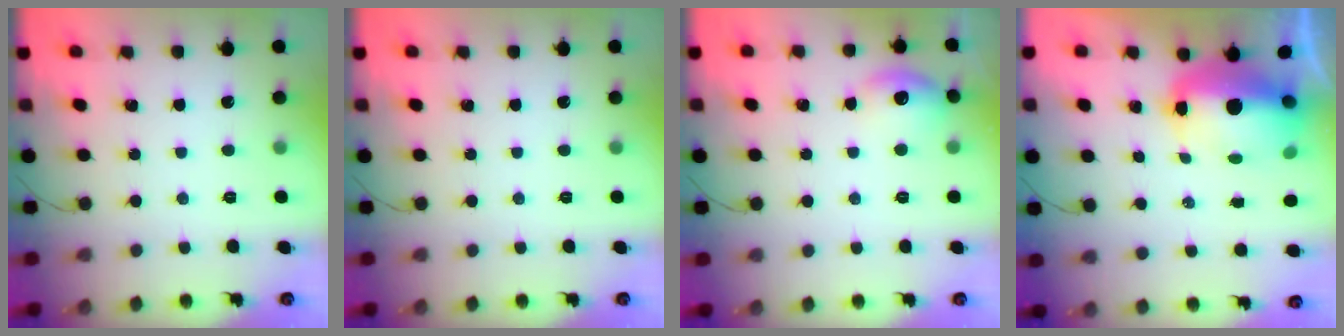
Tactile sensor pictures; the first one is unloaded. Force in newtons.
{"total": 0.0}
{"total": 8.6, "press": 8.5, "slide": 1.3}
{"total": 16.6, "press": 14.5, "slide": 8.2}